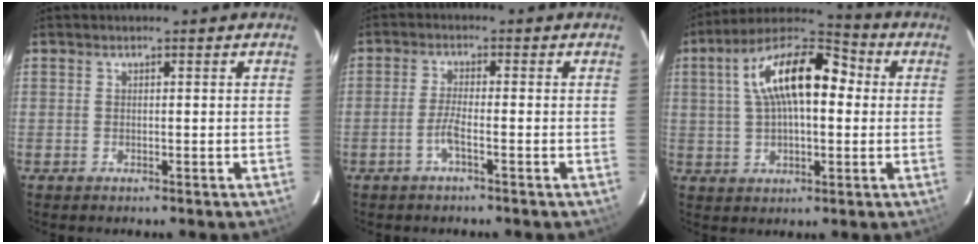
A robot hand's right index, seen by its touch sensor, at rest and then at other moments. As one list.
[{"total": 3.1, "force": [-1.6, 0.0, 2.7], "torque": [-0.061, 0.000, -0.034]}, {"total": 16.2, "force": [3.1, 7.4, 14.1], "torque": [-0.252, 0.032, 0.040]}]